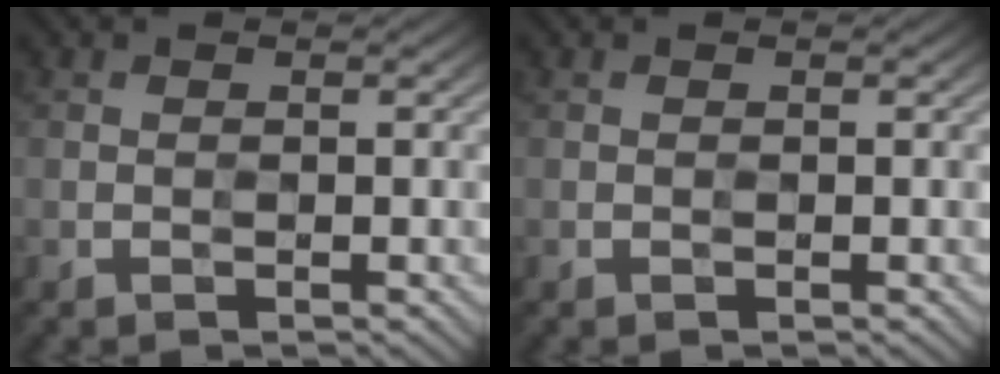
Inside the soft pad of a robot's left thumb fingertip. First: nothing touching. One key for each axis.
{"total": 0.0}